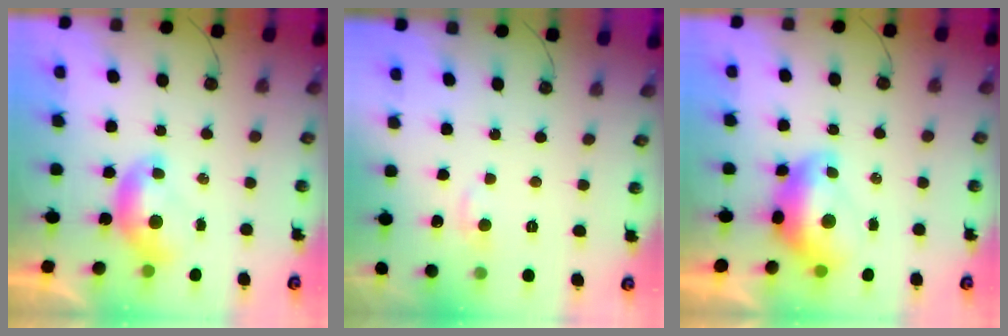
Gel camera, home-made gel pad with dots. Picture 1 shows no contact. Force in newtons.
{"total": 1.1, "press": 0.8, "slide": 0.8}
{"total": 2.6, "press": 2.5, "slide": 0.7}